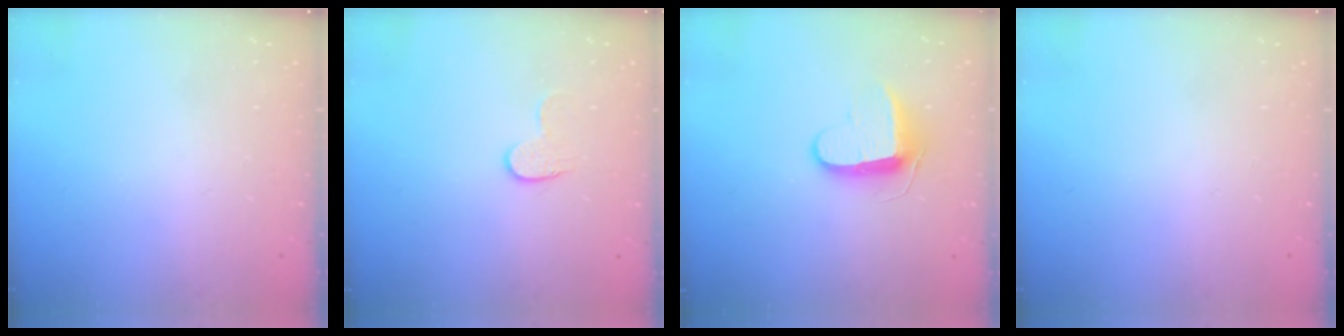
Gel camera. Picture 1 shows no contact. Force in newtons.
{"total": 6.2, "press": 6.2, "slide": 0.4}
{"total": 9.5, "press": 9.5, "slide": 0.6}
{"total": 0.0}